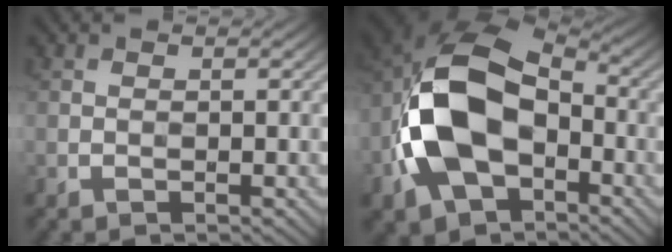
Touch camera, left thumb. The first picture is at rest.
{"total": 15.2, "force": [-3.5, 10.1, 10.9], "torque": [-0.249, -0.012, -0.074]}